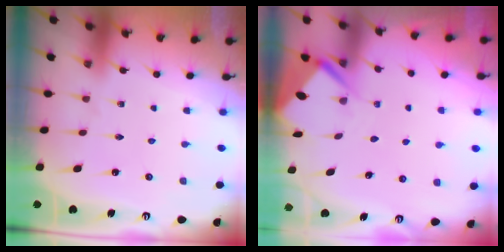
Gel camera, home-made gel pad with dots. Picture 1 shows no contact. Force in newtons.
{"total": 3.7, "press": 3.7, "slide": 0.4}